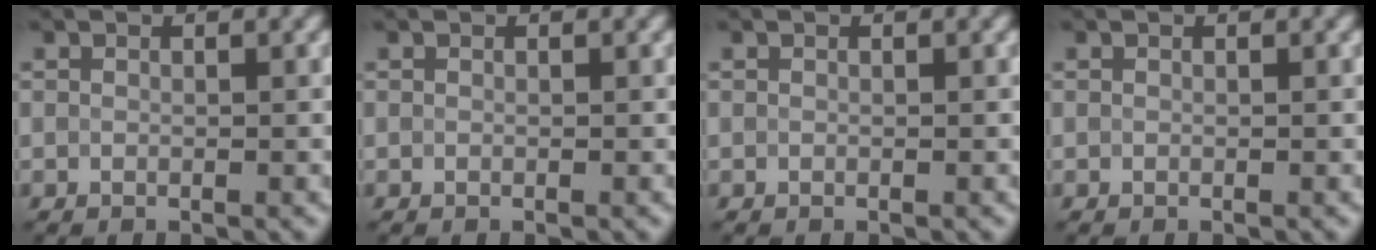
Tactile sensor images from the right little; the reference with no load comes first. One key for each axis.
{"total": 0.0}
{"total": 0.0}
{"total": 0.0}